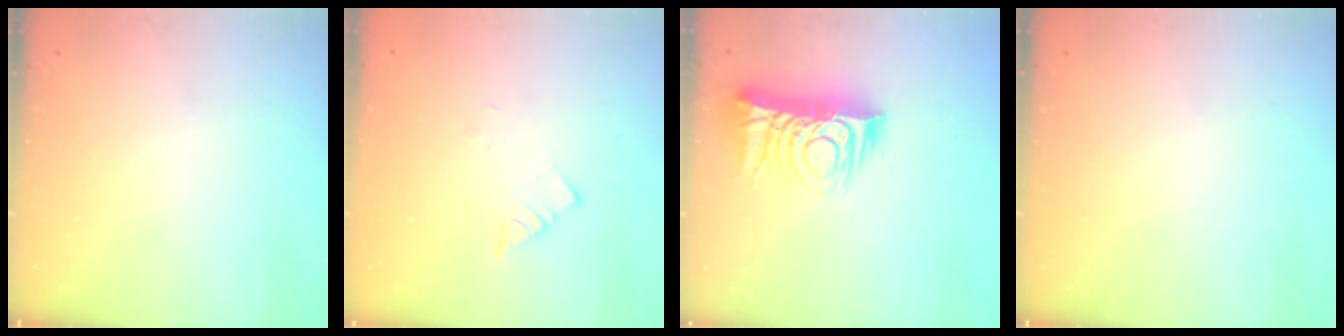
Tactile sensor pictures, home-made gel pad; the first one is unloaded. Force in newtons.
{"total": 2.9, "press": 2.8, "slide": 0.6}
{"total": 13.7, "press": 13.6, "slide": 1.8}
{"total": 0.0}